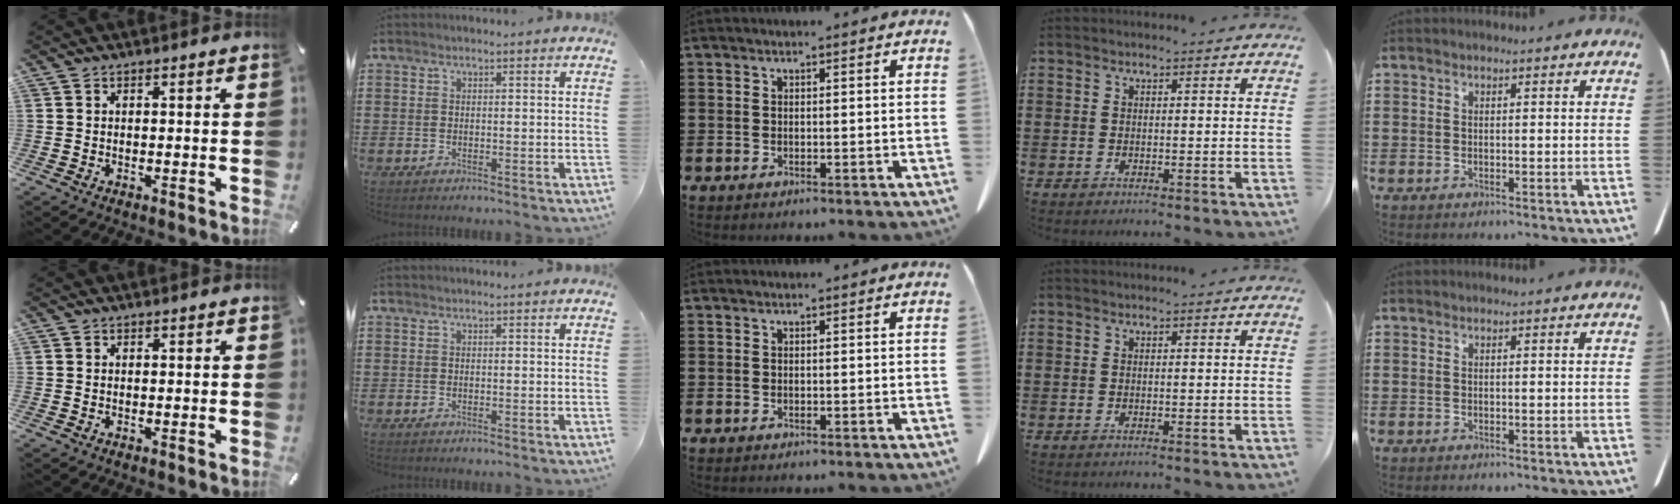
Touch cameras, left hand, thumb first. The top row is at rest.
{}